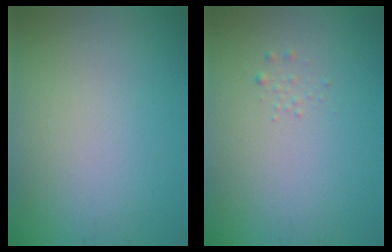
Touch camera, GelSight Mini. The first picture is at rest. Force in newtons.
{"total": 0.6, "press": 0.6, "slide": 0.0}